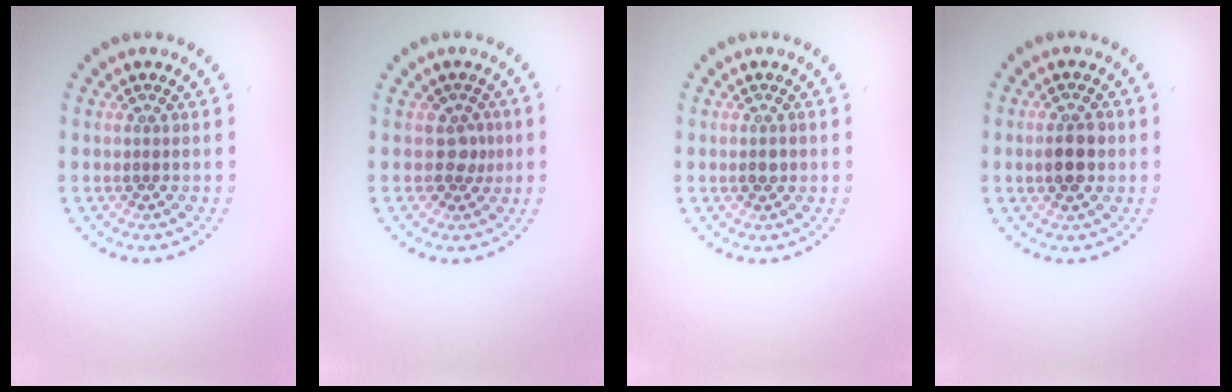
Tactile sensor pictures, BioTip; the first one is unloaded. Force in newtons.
{"total": 1.8, "press": 1.4, "slide": 1.2}
{"total": 1.0, "press": 1.0, "slide": 0.3}
{"total": 2.9, "press": 2.9, "slide": 0.1}